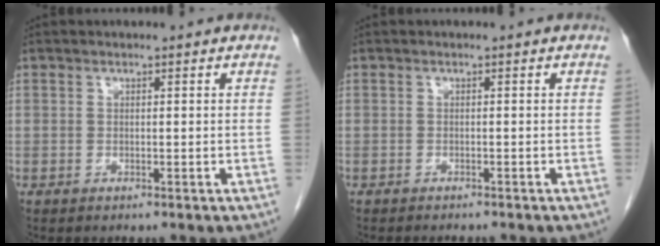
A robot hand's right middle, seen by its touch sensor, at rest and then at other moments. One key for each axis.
{"total": 2.2, "fx": -2.0, "fy": 0.4, "fz": 0.8, "tx": -0.013, "ty": -0.006, "tz": -0.023}